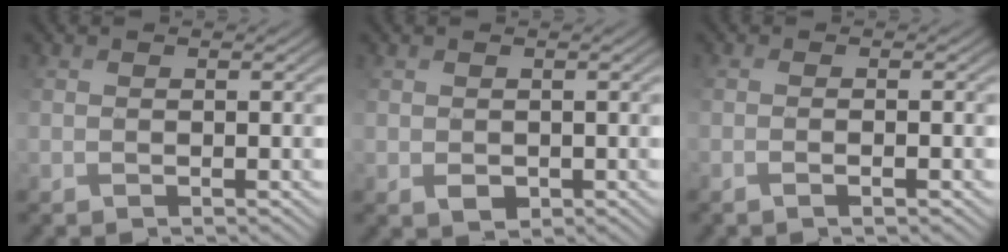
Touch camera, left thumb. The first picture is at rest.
{"total": 1.2, "force": [0.1, 1.1, 0.5], "torque": [-0.010, -0.006, 0.002]}
{"total": 1.9, "force": [-0.6, 0.0, 1.7], "torque": [-0.025, 0.006, -0.018]}